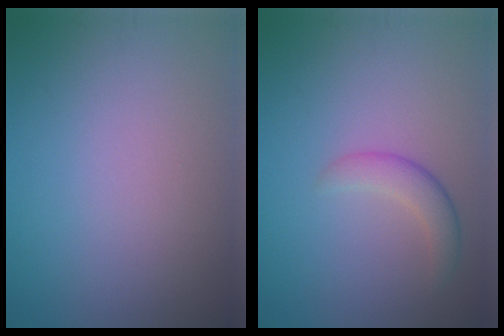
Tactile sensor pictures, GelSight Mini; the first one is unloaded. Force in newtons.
{"total": 2.3, "press": 2.3, "slide": 0.1}